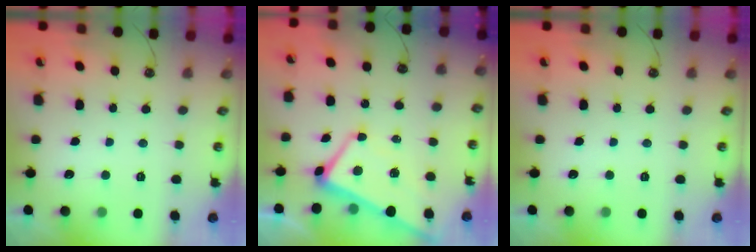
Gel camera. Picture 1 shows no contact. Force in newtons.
{"total": 1.2, "press": 1.0, "slide": 0.7}
{"total": 0.0}